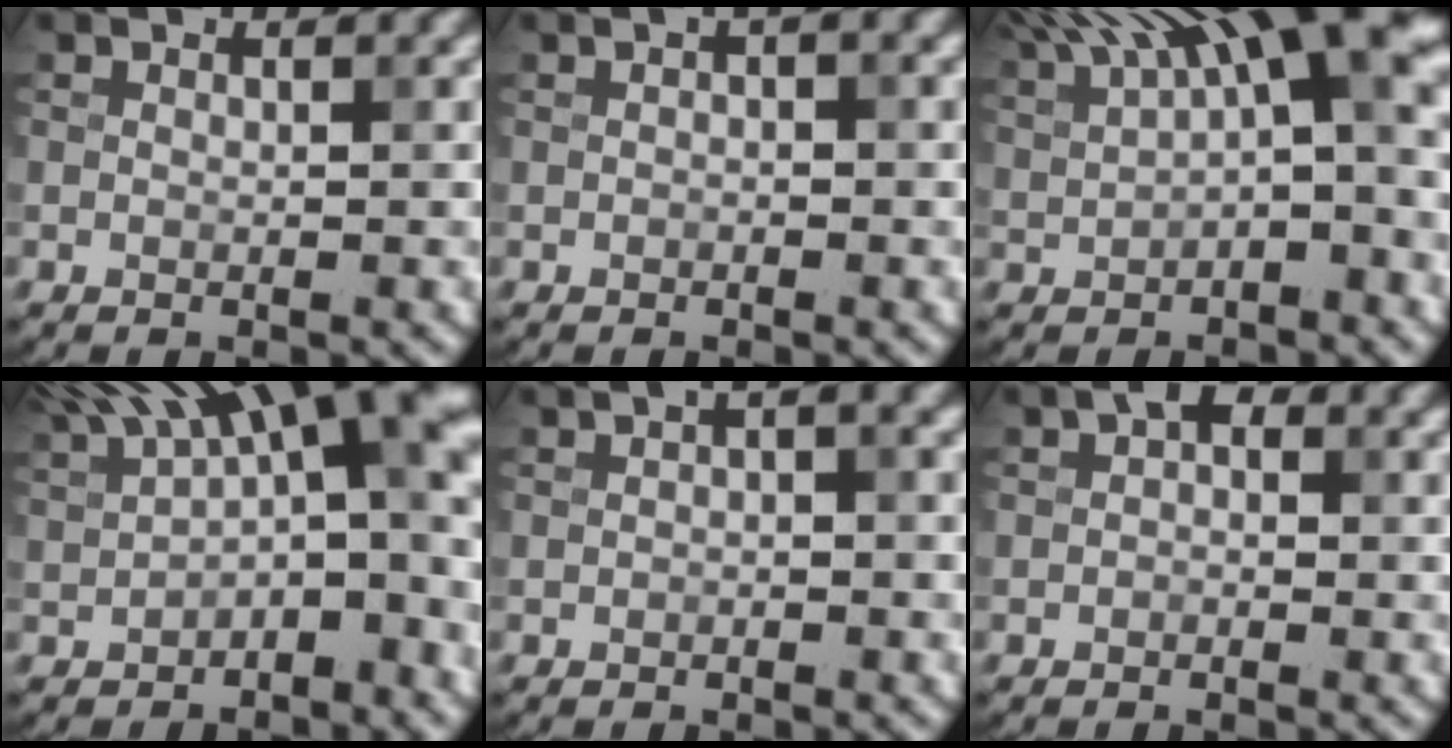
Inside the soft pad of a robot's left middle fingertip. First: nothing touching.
{"total": 0.9, "force": [0.1, 0.5, 0.7], "torque": [-0.013, 0.003, 0.000]}
{"total": 12.3, "force": [5.5, 3.9, 10.3], "torque": [-0.158, 0.024, 0.085]}
{"total": 12.3, "force": [3.7, 5.6, 10.3], "torque": [-0.134, 0.012, 0.057]}
{"total": 2.0, "force": [0.6, 0.8, 1.8], "torque": [-0.022, 0.008, 0.001]}
{"total": 1.3, "force": [0.1, 1.0, 0.8], "torque": [-0.013, 0.004, -0.003]}